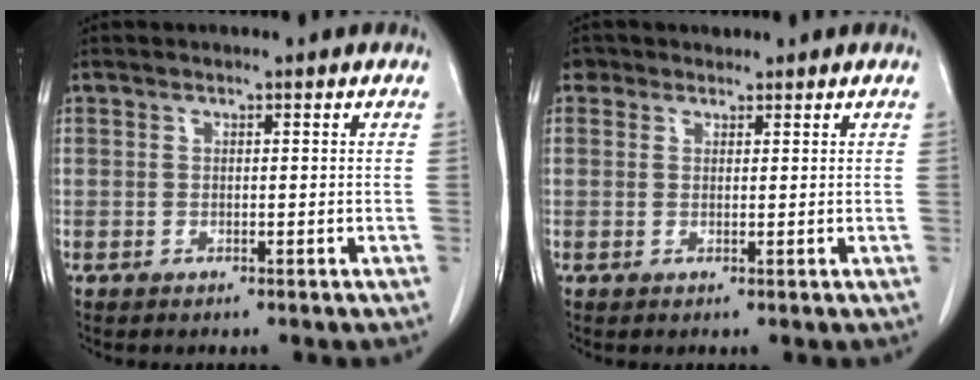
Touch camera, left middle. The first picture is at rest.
{"total": 1.8, "force": [1.2, 1.3, -0.1], "torque": [0.004, 0.012, 0.016]}